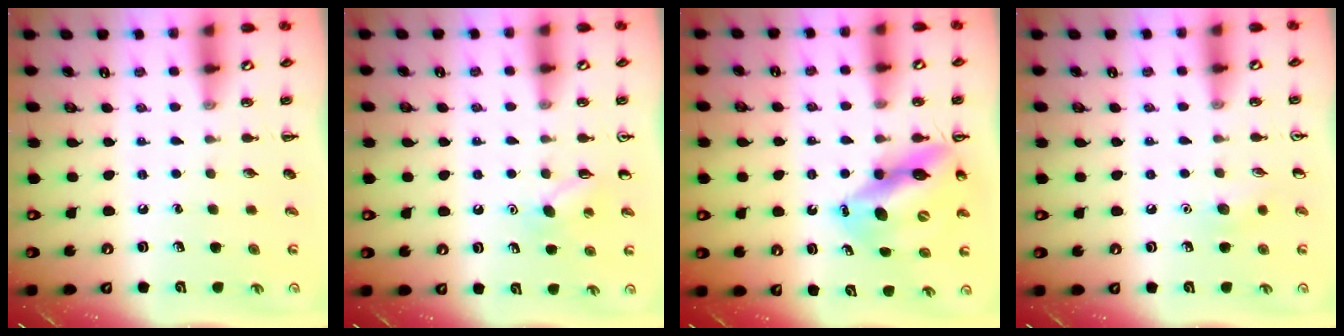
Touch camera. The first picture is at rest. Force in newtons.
{"total": 6.7, "press": 6.5, "slide": 1.7}
{"total": 13.8, "press": 13.1, "slide": 4.3}
{"total": 5.8, "press": 5.5, "slide": 1.7}